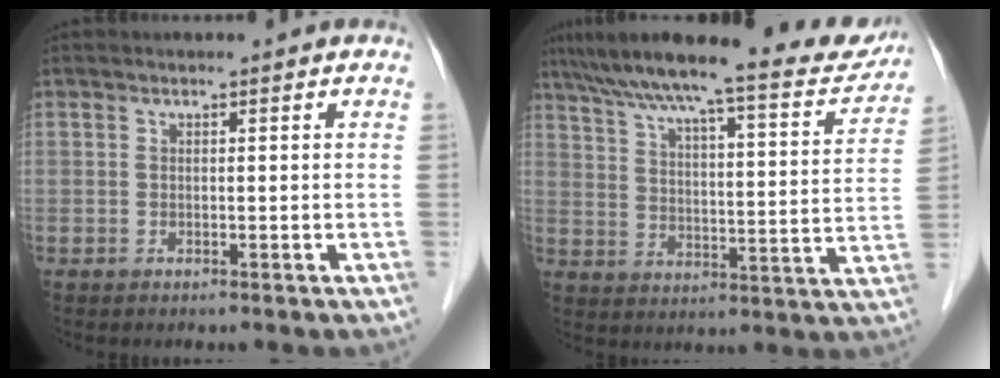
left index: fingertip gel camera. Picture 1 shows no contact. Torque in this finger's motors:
{"motor_torque": [0.67, -1.46, 0.87, 0.19]}